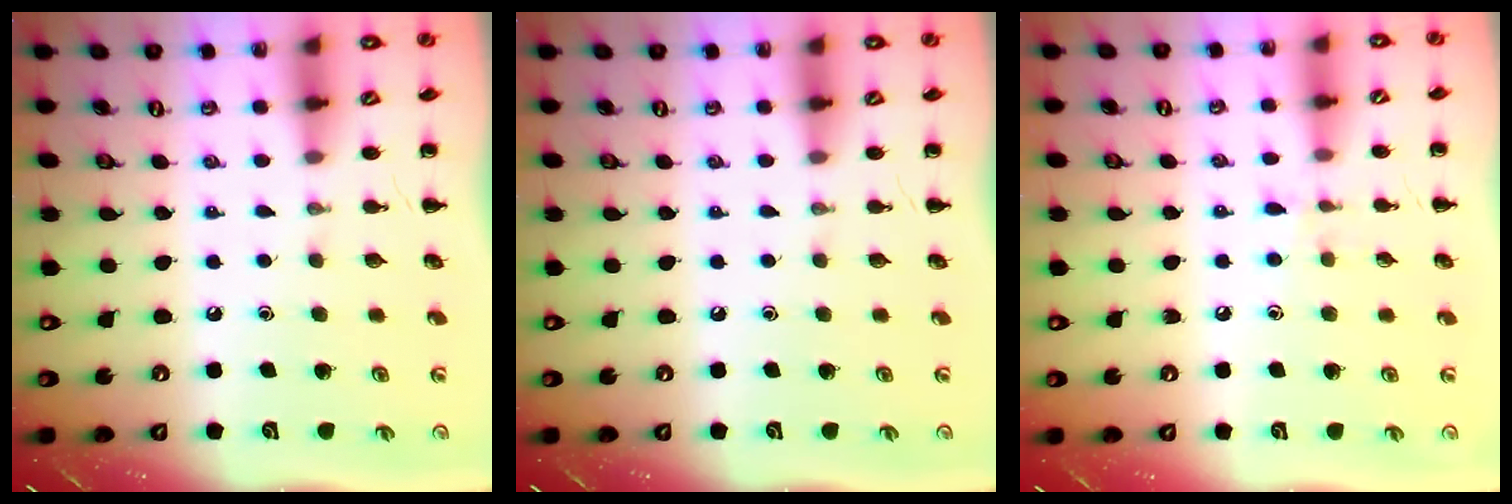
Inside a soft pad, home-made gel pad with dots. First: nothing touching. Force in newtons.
{"total": 0.0}
{"total": 6.3, "press": 5.9, "slide": 2.2}